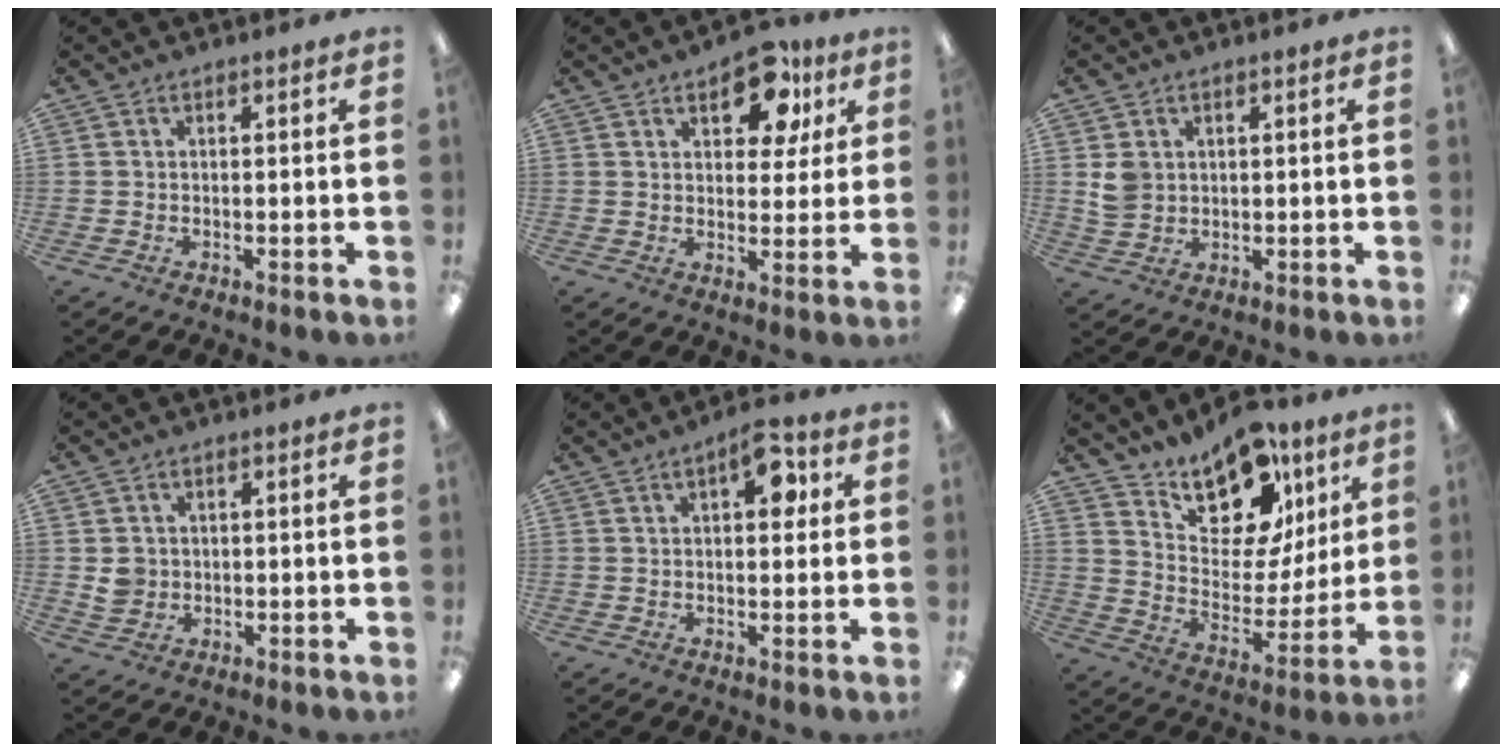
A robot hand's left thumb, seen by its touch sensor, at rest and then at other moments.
{"total": 12.0, "force": [6.1, 6.7, 7.9], "torque": [-0.095, -0.015, 0.101]}
{"total": 4.0, "force": [1.2, 3.5, 1.6], "torque": [-0.029, 0.002, 0.023]}
{"total": 3.3, "force": [0.2, 3.2, 1.0], "torque": [-0.014, 0.002, 0.002]}
{"total": 8.6, "force": [3.2, 4.1, 6.8], "torque": [-0.076, -0.013, 0.048]}
{"total": 16.1, "force": [11.7, 8.6, 6.9], "torque": [-0.103, -0.087, 0.212]}